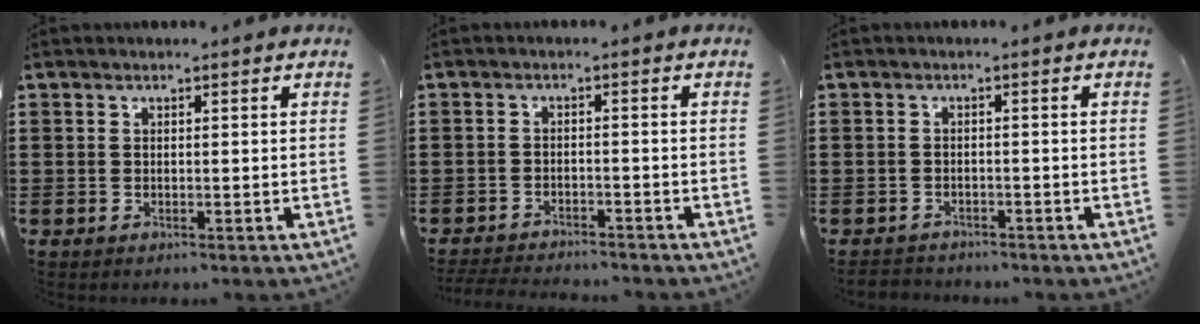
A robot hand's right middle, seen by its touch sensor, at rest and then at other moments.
{"total": 2.8, "force": [-2.8, 0.2, 0.2], "torque": [-0.015, -0.003, -0.062]}
{"total": 1.6, "force": [-1.5, 0.4, -0.2], "torque": [-0.001, 0.000, -0.036]}